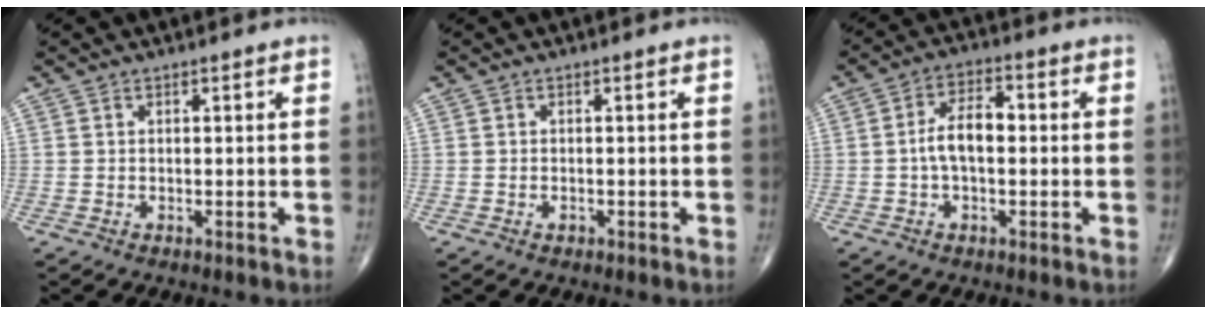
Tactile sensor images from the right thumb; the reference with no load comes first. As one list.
[{"total": 0.6, "force": [-0.2, 0.5, 0.4], "torque": [-0.008, 0.003, -0.003]}, {"total": 7.2, "force": [-0.2, 3.8, 6.1], "torque": [-0.109, 0.024, -0.012]}]